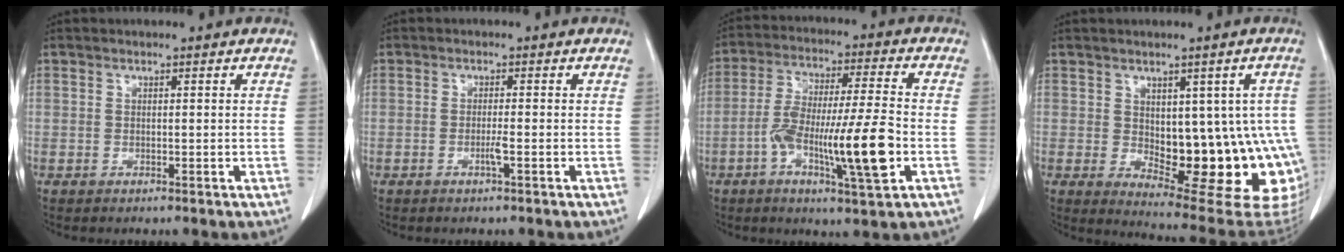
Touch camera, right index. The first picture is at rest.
{"total": 1.4, "force": [-0.5, -0.2, 1.3], "torque": [-0.025, 0.000, -0.009]}
{"total": 14.2, "force": [-4.2, 1.0, 13.6], "torque": [-0.244, -0.001, -0.073]}
{"total": 17.9, "force": [-1.9, 7.7, 16.0], "torque": [-0.140, 0.011, 0.003]}